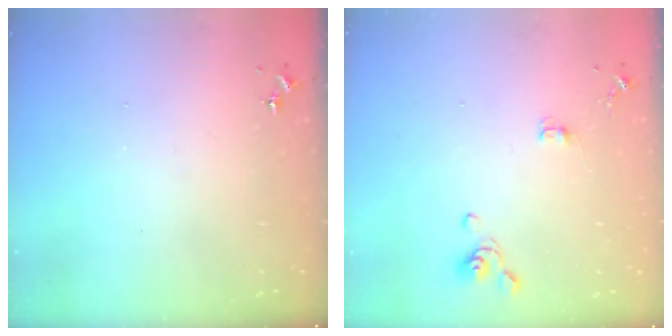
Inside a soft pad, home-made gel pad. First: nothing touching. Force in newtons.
{"total": 4.1, "press": 3.9, "slide": 1.4}